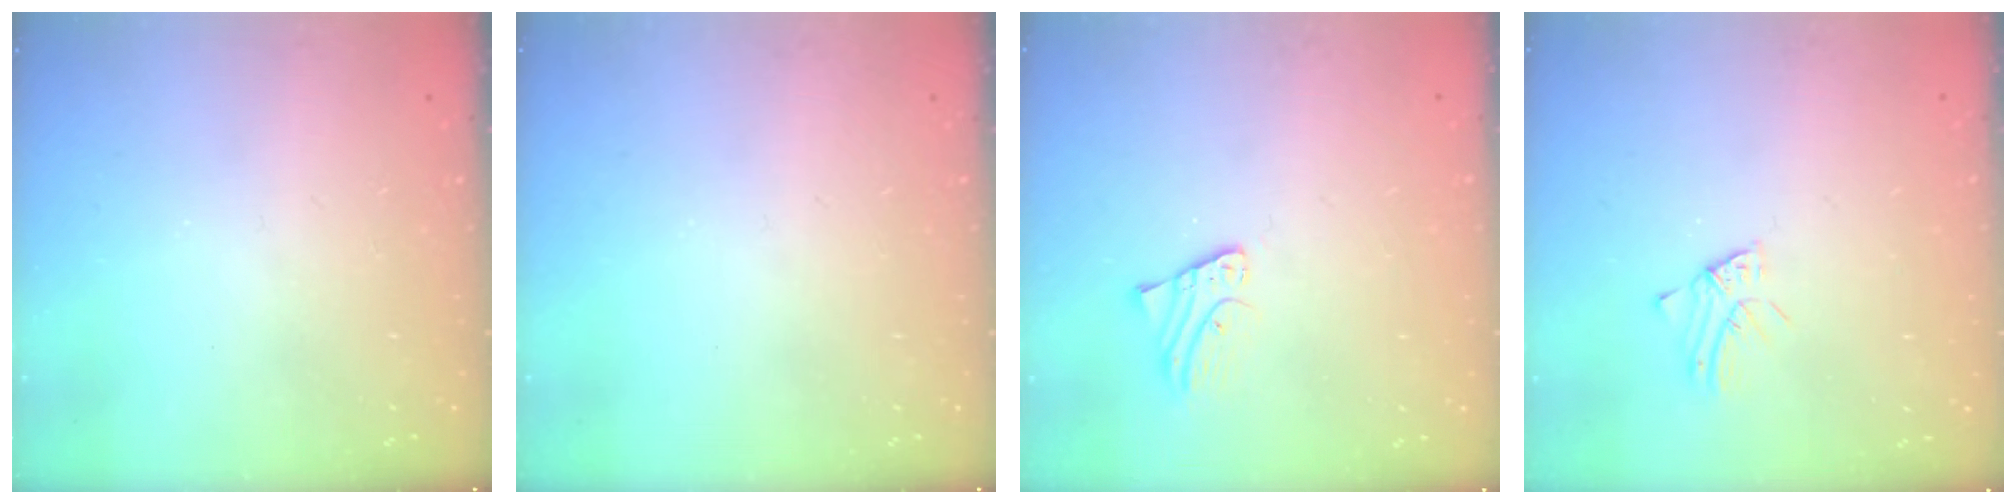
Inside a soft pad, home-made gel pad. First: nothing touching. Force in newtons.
{"total": 0.0}
{"total": 2.1, "press": 2.1, "slide": 0.0}
{"total": 1.6, "press": 1.6, "slide": 0.1}